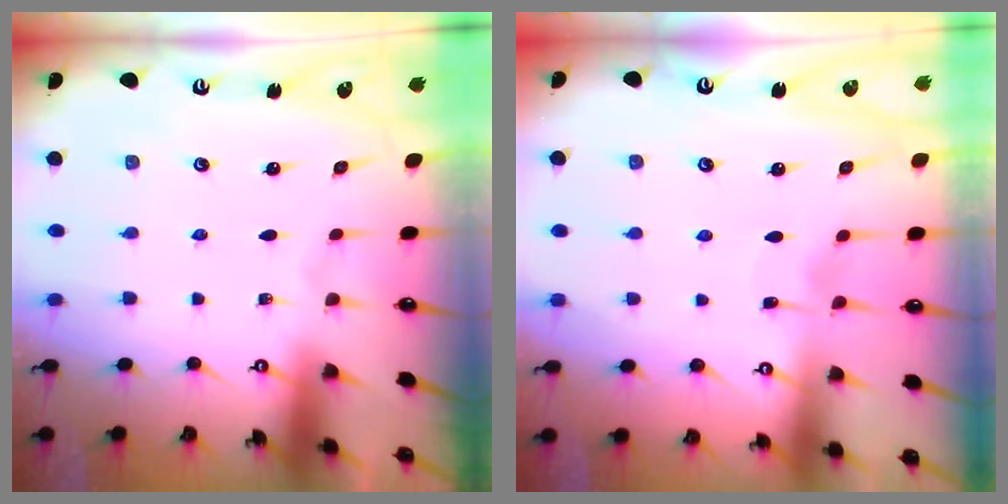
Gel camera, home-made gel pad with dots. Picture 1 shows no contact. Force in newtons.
{"total": 3.7, "press": 3.7, "slide": 0.4}